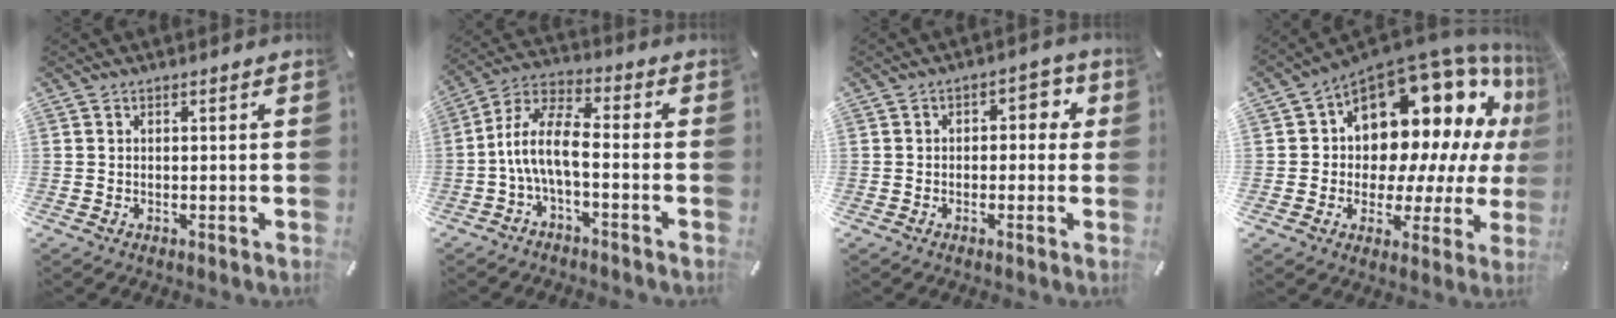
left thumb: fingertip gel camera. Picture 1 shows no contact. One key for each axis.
{"total": 10.0, "fx": -2.6, "fy": 4.3, "fz": 8.6, "tx": -0.179, "ty": 0.001, "tz": -0.048}
{"total": 4.2, "fx": -0.4, "fy": 2.9, "fz": 3.0, "tx": -0.035, "ty": 0.009, "tz": -0.019}
{"total": 17.8, "fx": 8.8, "fy": 11.5, "fz": 10.3, "tx": -0.127, "ty": -0.093, "tz": 0.156}